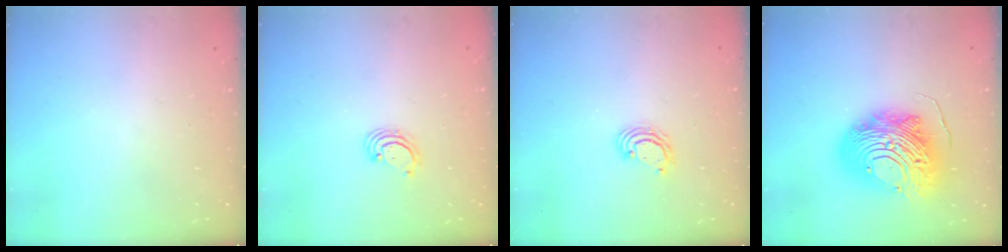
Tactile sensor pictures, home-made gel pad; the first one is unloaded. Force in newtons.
{"total": 2.8, "press": 2.8, "slide": 0.3}
{"total": 3.8, "press": 3.8, "slide": 0.2}
{"total": 20.1, "press": 20.0, "slide": 2.0}